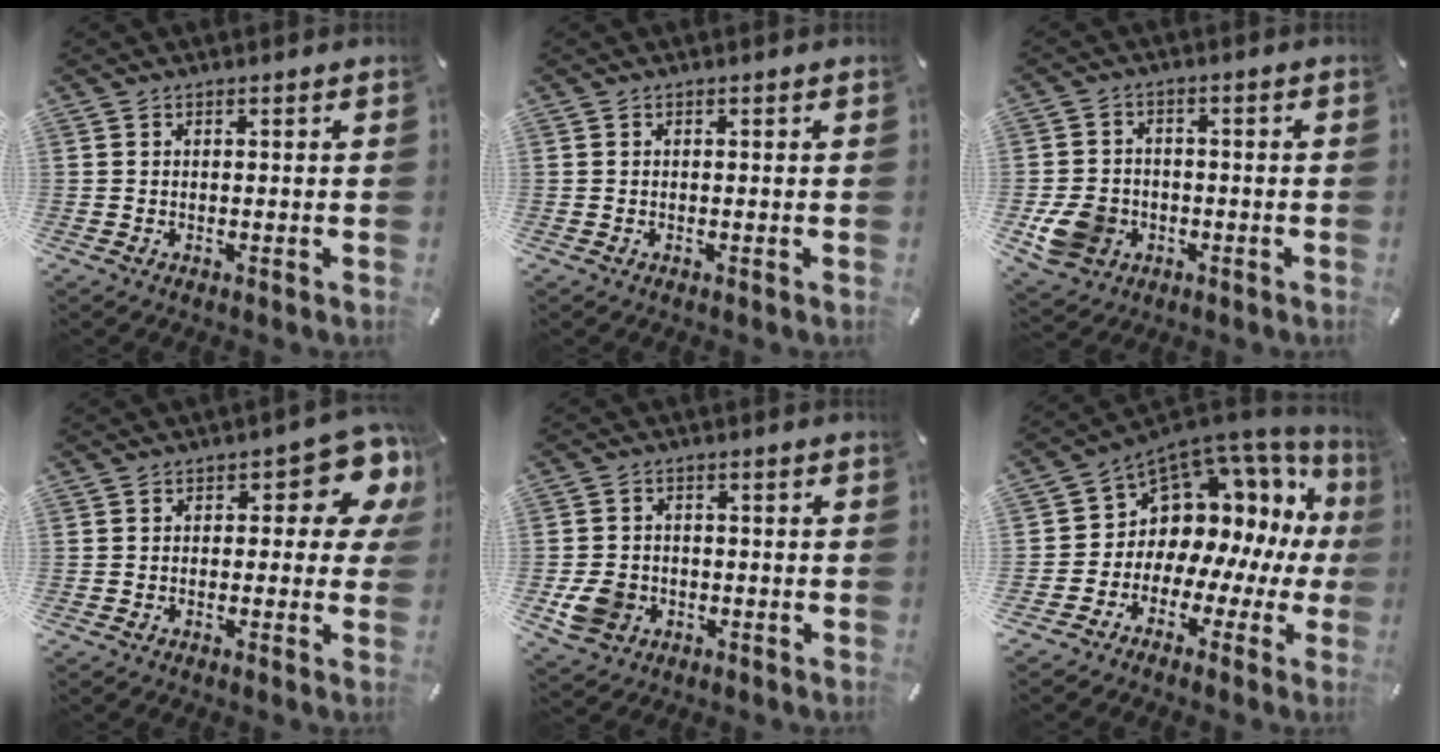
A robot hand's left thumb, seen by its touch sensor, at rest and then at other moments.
{"total": 0.0}
{"total": 8.5, "force": [-2.4, 7.3, 3.6], "torque": [-0.079, 0.012, -0.044]}
{"total": 10.2, "force": [4.0, 4.9, 8.0], "torque": [-0.092, -0.028, 0.064]}
{"total": 7.5, "force": [-2.2, 6.4, 3.2], "torque": [-0.063, 0.008, -0.040]}
{"total": 9.6, "force": [4.1, 7.8, 3.7], "torque": [-0.072, -0.068, 0.078]}